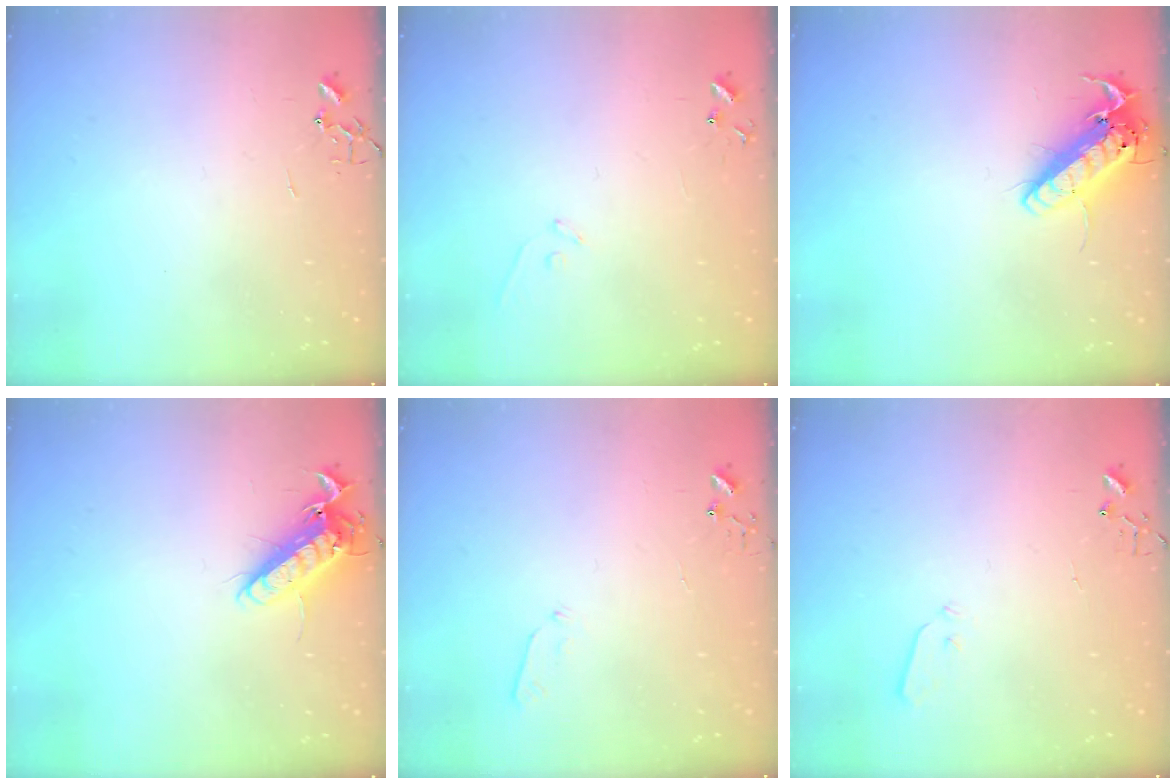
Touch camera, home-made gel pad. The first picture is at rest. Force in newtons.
{"total": 7.4, "press": 7.3, "slide": 0.6}
{"total": 14.9, "press": 14.7, "slide": 2.8}
{"total": 12.8, "press": 12.7, "slide": 1.8}
{"total": 3.8, "press": 3.8, "slide": 0.5}
{"total": 3.6, "press": 3.6, "slide": 0.6}